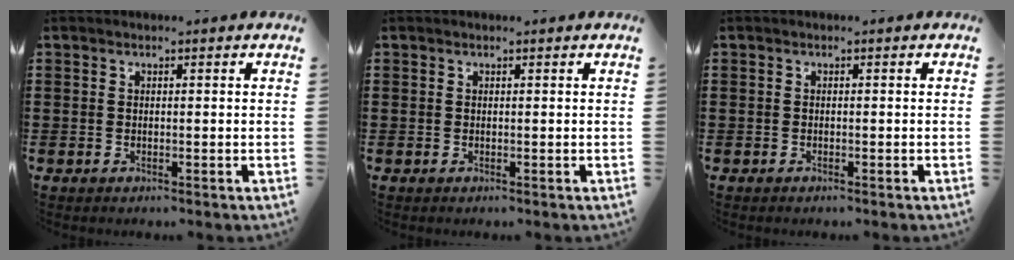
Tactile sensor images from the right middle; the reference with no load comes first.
{"total": 0.0}
{"total": 0.6, "force": [-0.5, 0.2, 0.0], "torque": [0.000, 0.000, -0.011]}